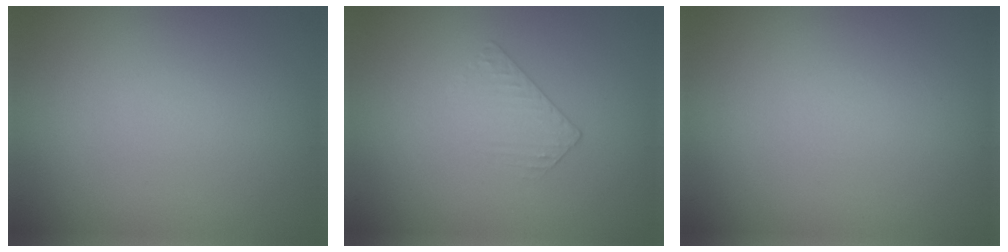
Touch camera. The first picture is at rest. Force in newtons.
{"total": 1.0, "press": 0.3, "slide": 1.0}
{"total": 0.0}